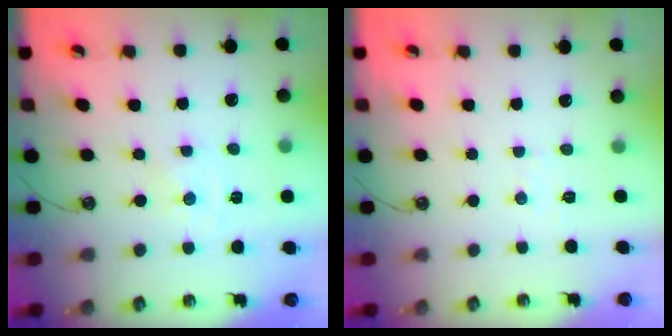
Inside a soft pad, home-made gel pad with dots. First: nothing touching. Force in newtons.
{"total": 4.3, "press": 4.3, "slide": 0.5}